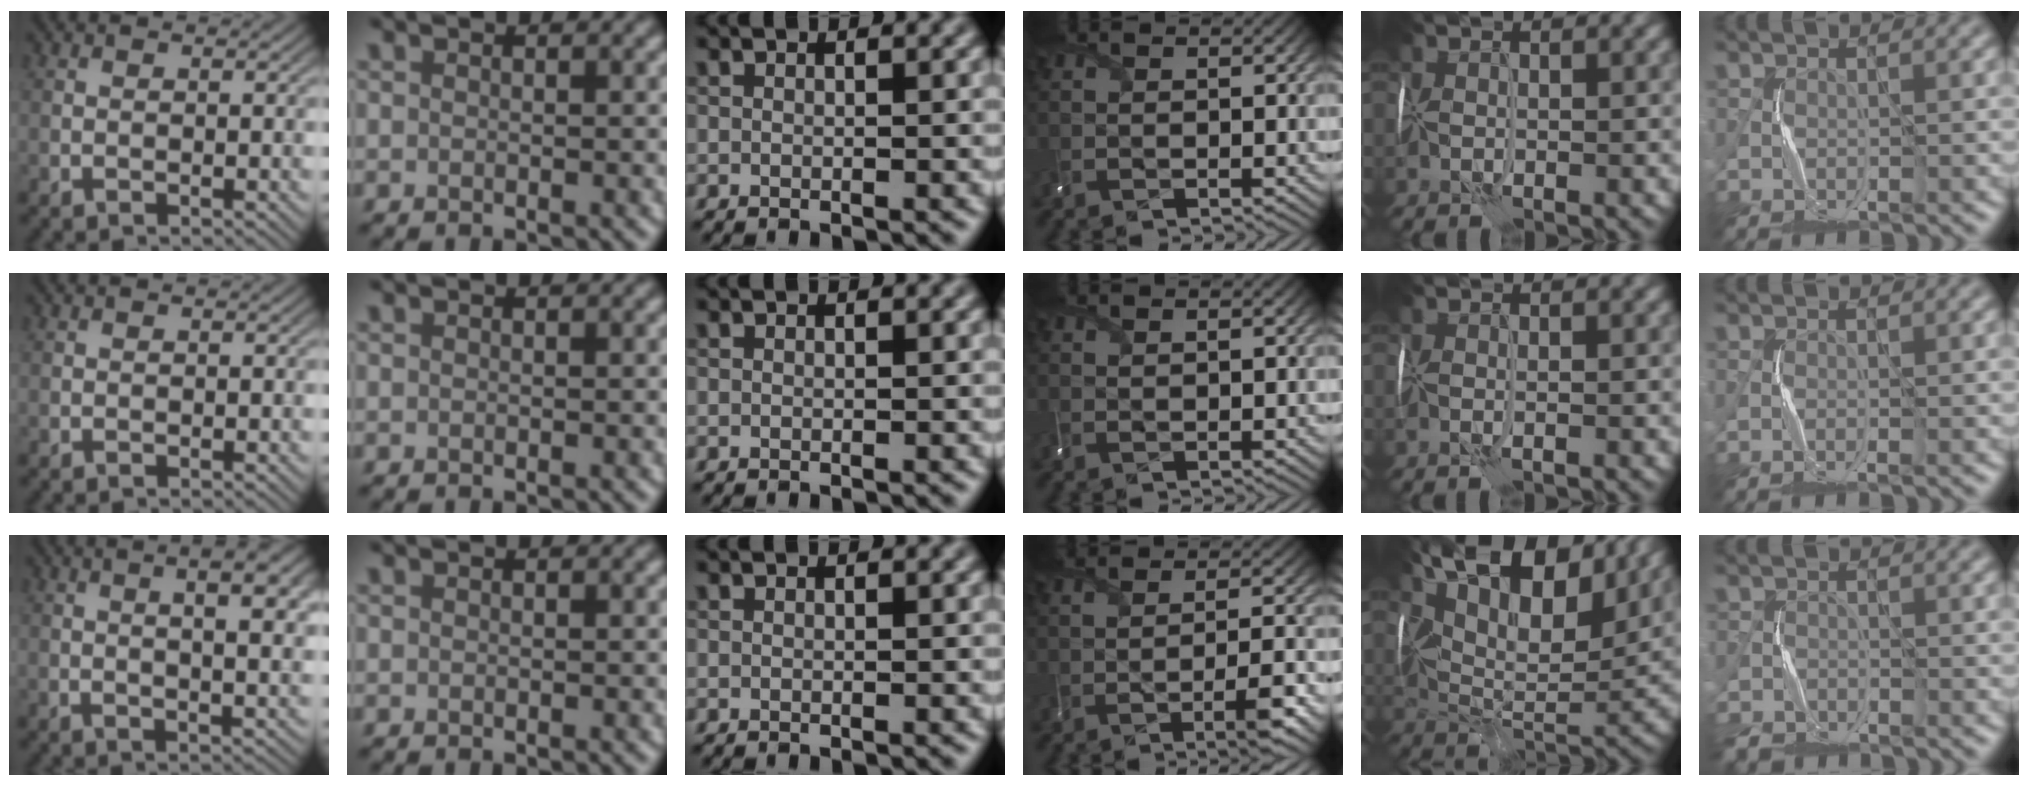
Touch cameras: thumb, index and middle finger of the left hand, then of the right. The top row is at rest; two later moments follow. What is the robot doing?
{"motion": "wrap", "object": "scarf"}